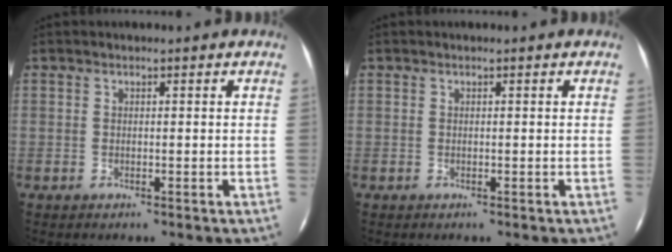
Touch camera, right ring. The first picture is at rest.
{"total": 0.0}